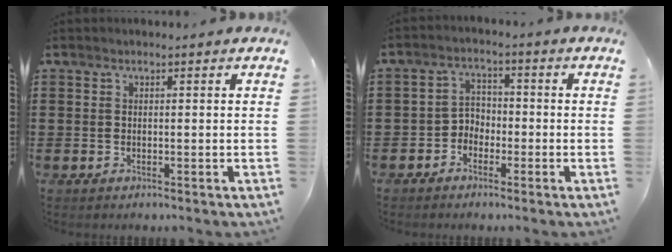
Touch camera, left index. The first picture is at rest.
{"total": 3.1, "force": [-2.3, 2.0, 0.6], "torque": [-0.020, 0.010, -0.052]}